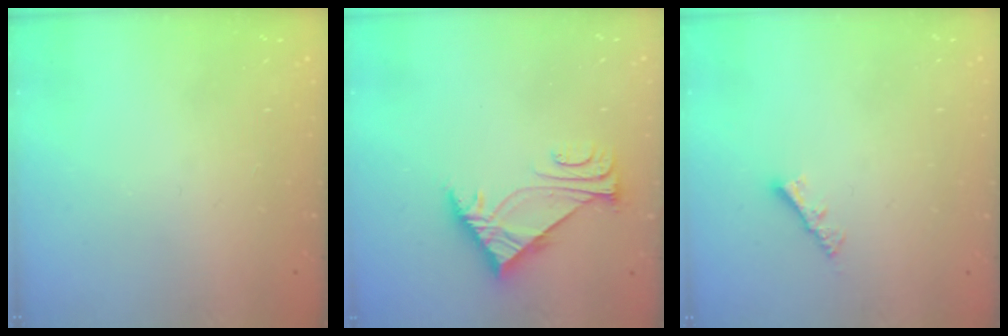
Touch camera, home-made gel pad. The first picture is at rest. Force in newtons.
{"total": 6.1, "press": 6.0, "slide": 1.2}
{"total": 3.7, "press": 3.7, "slide": 0.5}